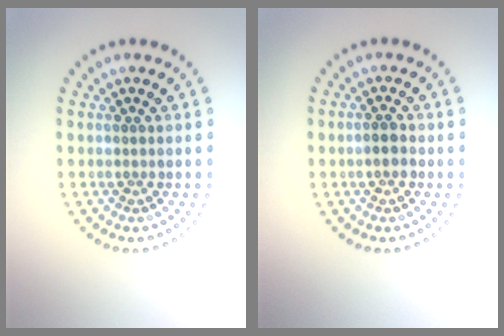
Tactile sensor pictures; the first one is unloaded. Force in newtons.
{"total": 1.3, "press": 1.3, "slide": 0.4}